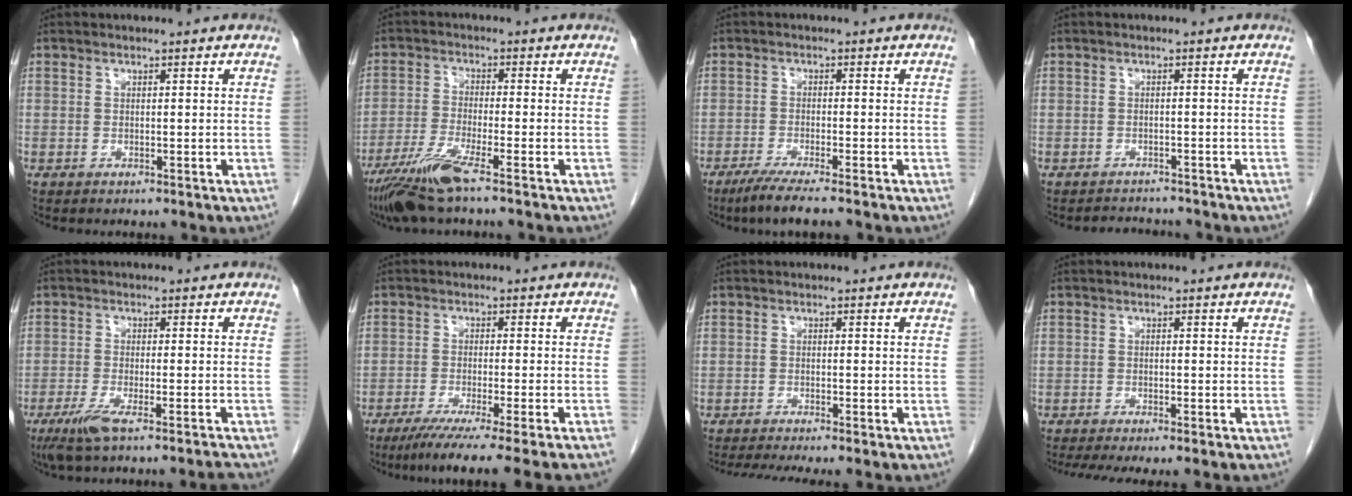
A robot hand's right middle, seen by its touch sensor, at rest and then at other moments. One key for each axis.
{"total": 7.8, "fx": -5.3, "fy": -0.3, "fz": 5.7, "tx": -0.116, "ty": -0.025, "tz": -0.105}
{"total": 5.8, "fx": -4.4, "fy": -0.3, "fz": 3.7, "tx": -0.064, "ty": -0.016, "tz": -0.075}
{"total": 3.2, "fx": -3.1, "fy": 0.8, "fz": -0.1, "tx": 0.004, "ty": -0.004, "tz": -0.046}
{"total": 7.2, "fx": -5.7, "fy": -0.7, "fz": 4.4, "tx": -0.069, "ty": -0.020, "tz": -0.099}
{"total": 13.2, "fx": -10.7, "fy": -2.6, "fz": 7.2, "tx": -0.077, "ty": -0.047, "tz": -0.156}
{"total": 5.9, "fx": -5.1, "fy": -0.4, "fz": 3.0, "tx": -0.041, "ty": -0.013, "tz": -0.083}
{"total": 7.3, "fx": -6.1, "fy": 0.4, "fz": 4.0, "tx": -0.050, "ty": -0.012, "tz": -0.094}